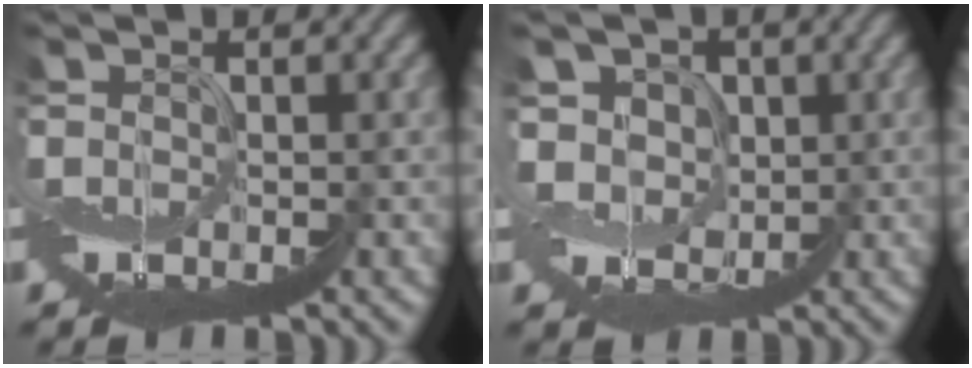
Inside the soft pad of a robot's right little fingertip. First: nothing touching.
{"total": 3.5, "force": [2.8, 2.2, 0.0], "torque": [-0.007, 0.031, 0.013]}